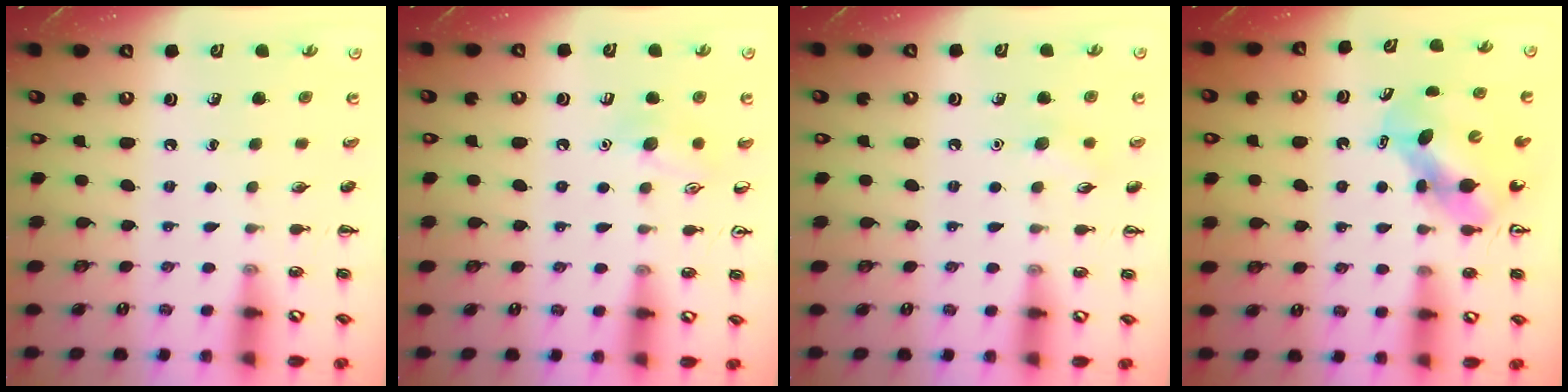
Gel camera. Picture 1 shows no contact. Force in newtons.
{"total": 7.7, "press": 7.6, "slide": 1.6}
{"total": 5.4, "press": 5.2, "slide": 1.4}
{"total": 5.5, "press": 5.4, "slide": 1.0}